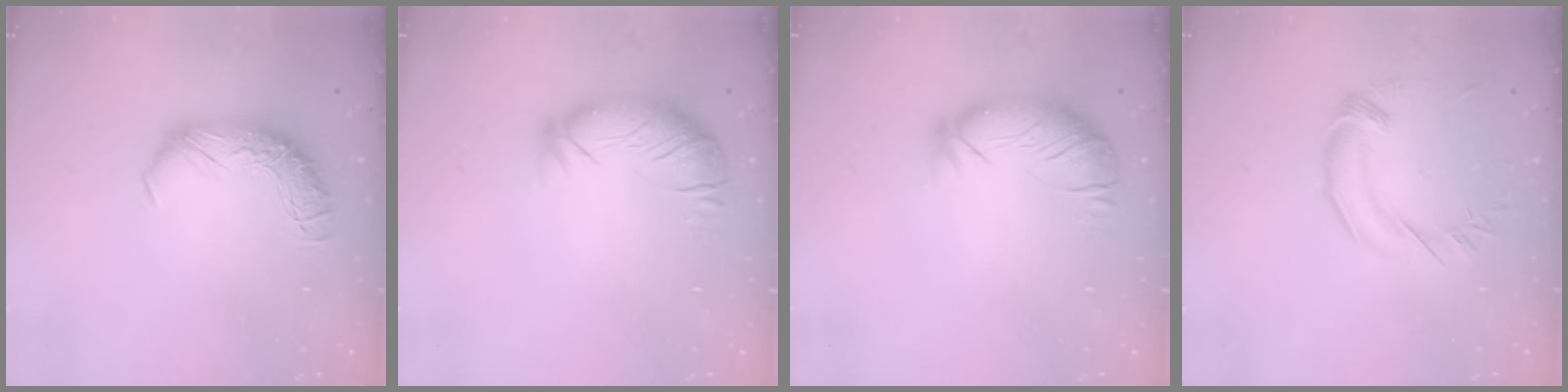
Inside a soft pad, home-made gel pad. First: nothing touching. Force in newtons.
{"total": 3.0, "press": 2.6, "slide": 1.5}
{"total": 3.0, "press": 2.6, "slide": 1.5}
{"total": 1.6, "press": 1.6, "slide": 0.3}